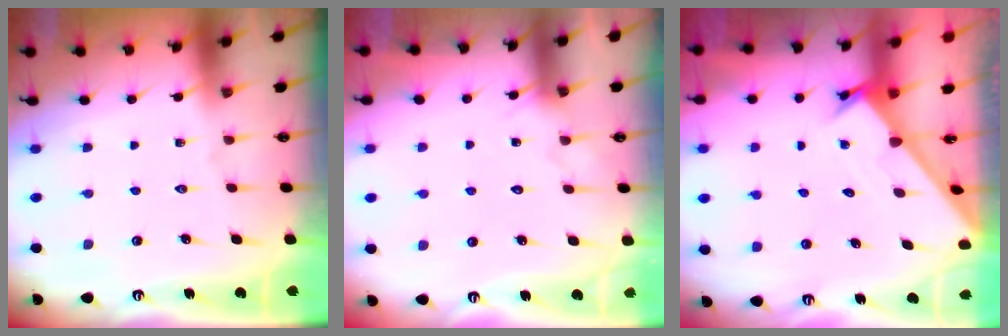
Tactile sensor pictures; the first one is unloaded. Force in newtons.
{"total": 4.2, "press": 4.2, "slide": 0.2}
{"total": 1.7, "press": 1.7, "slide": 0.1}